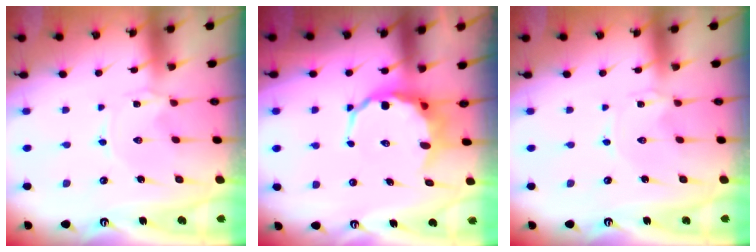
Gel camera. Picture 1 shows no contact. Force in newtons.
{"total": 9.6, "press": 9.3, "slide": 2.4}
{"total": 0.0}